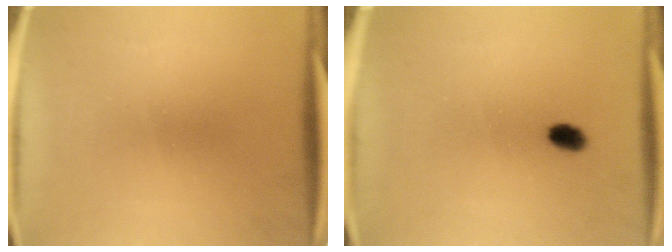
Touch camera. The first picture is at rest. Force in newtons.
{"total": 2.5}